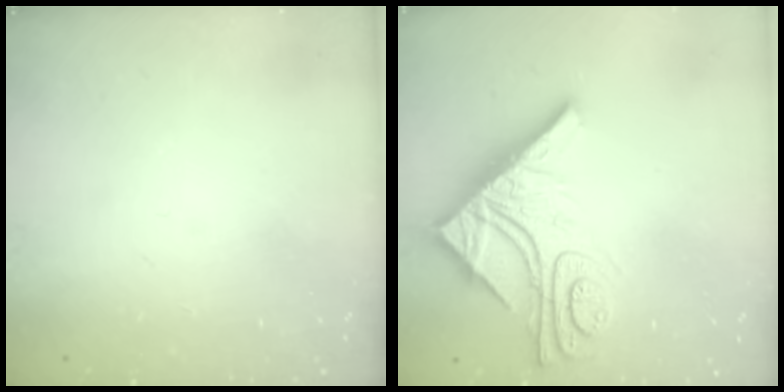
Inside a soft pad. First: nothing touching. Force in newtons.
{"total": 16.8, "press": 16.8, "slide": 1.5}